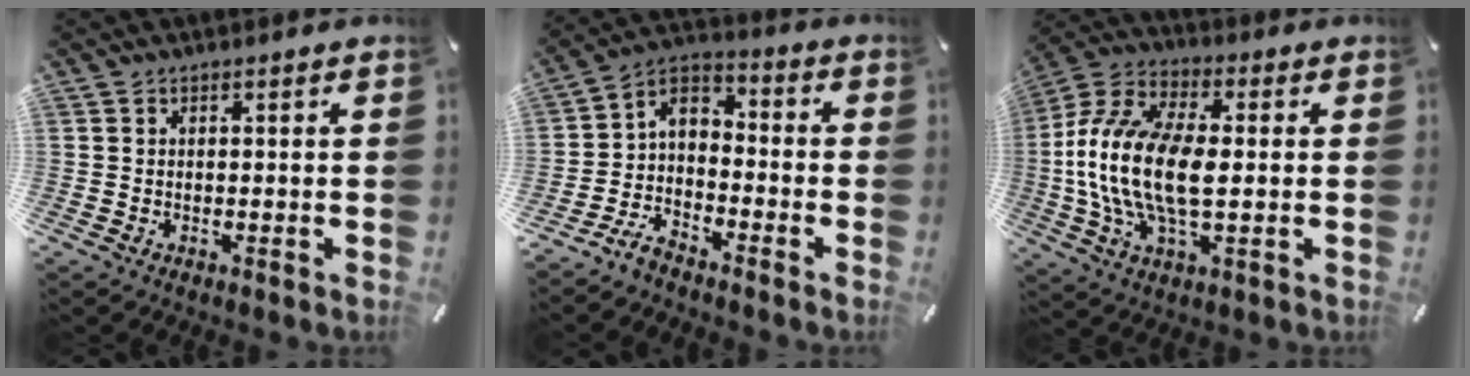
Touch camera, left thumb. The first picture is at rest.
{"total": 5.8, "force": [-4.5, 3.1, 2.0], "torque": [-0.050, 0.011, -0.095]}
{"total": 16.9, "force": [-0.7, 8.7, 14.5], "torque": [-0.312, -0.004, -0.013]}